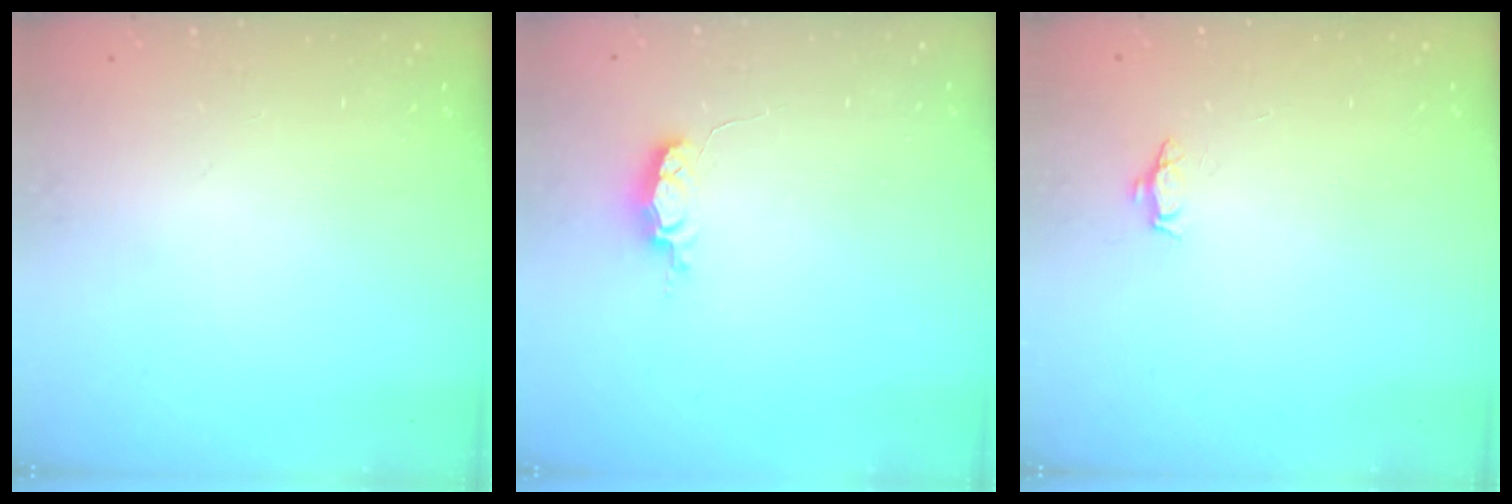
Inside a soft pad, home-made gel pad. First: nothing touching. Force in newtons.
{"total": 6.3, "press": 6.2, "slide": 0.5}
{"total": 3.6, "press": 3.6, "slide": 0.4}